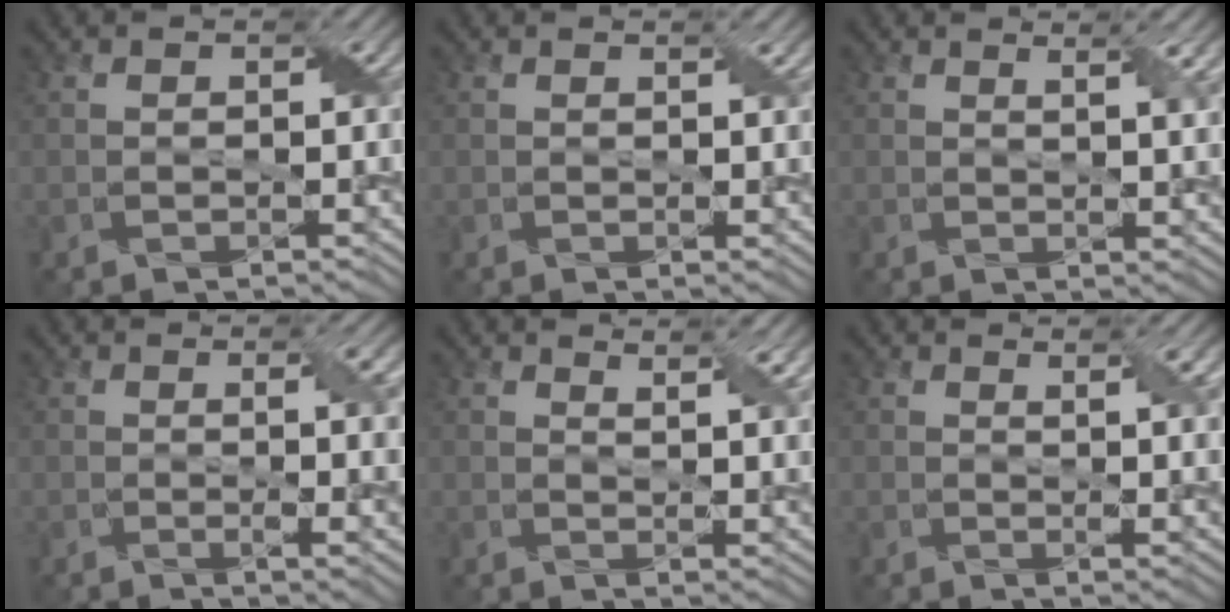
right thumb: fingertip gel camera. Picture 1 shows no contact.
{"total": 1.8, "force": [0.6, 0.2, 1.7], "torque": [-0.027, 0.002, 0.011]}
{"total": 4.2, "force": [1.9, 0.8, 3.7], "torque": [-0.059, 0.005, 0.031]}
{"total": 6.8, "force": [0.2, 1.5, 6.6], "torque": [-0.087, 0.002, 0.009]}
{"total": 5.1, "force": [3.4, 0.9, 3.7], "torque": [-0.061, 0.005, 0.058]}
{"total": 5.1, "force": [1.7, 0.9, 4.8], "torque": [-0.072, 0.003, 0.032]}